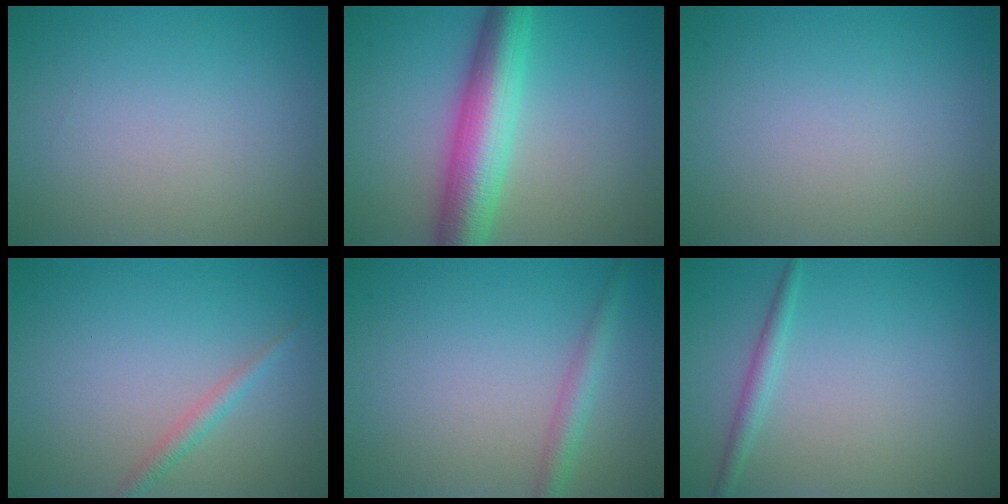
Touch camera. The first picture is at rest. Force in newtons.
{"total": 7.6, "press": 7.6, "slide": 0.1}
{"total": 0.0}
{"total": 1.4, "press": 1.4, "slide": 0.1}
{"total": 2.1, "press": 2.1, "slide": 0.1}
{"total": 1.4, "press": 1.4, "slide": 0.1}